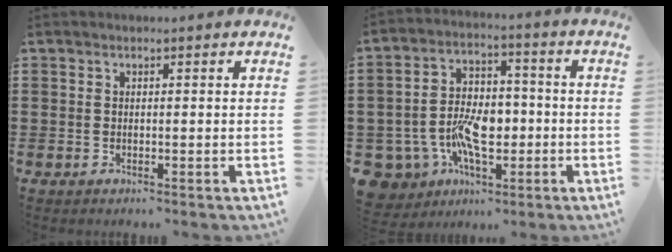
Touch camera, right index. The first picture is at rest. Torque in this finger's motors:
{"motor_torque": [1.32, 0.82, 0.44, 0.16]}